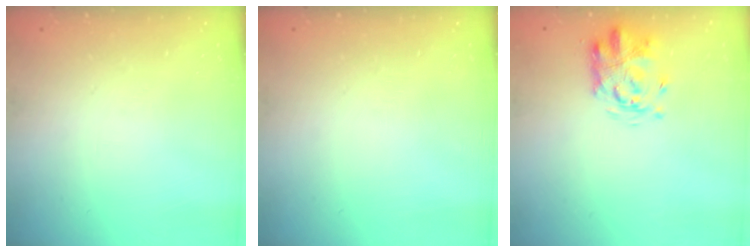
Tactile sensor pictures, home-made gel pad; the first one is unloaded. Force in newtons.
{"total": 0.0}
{"total": 3.1, "press": 3.0, "slide": 0.8}